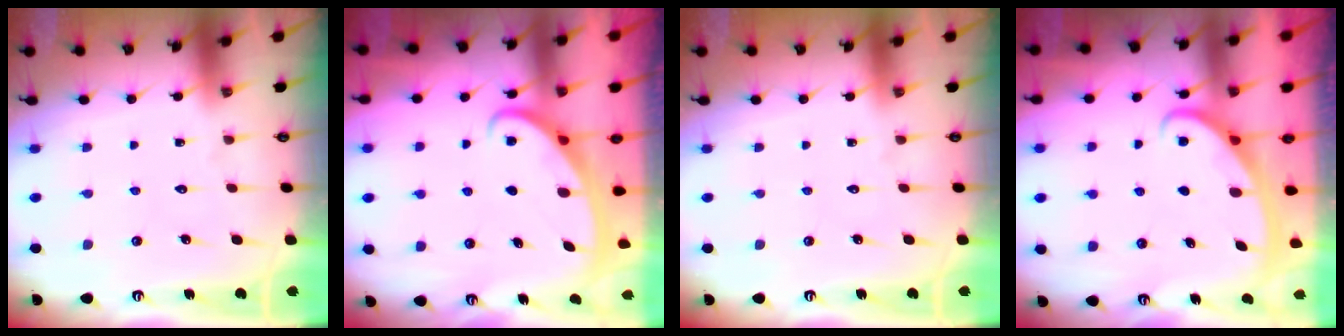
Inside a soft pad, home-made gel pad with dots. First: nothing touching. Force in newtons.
{"total": 2.7, "press": 2.7, "slide": 0.4}
{"total": 0.0}
{"total": 2.8, "press": 2.8, "slide": 0.4}